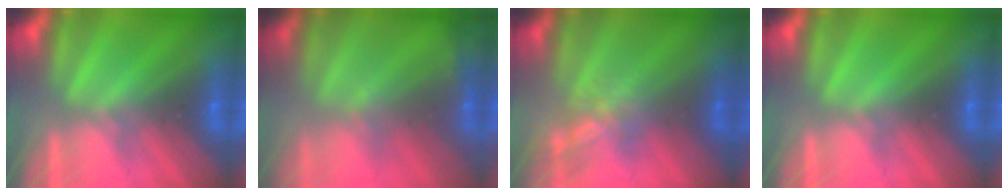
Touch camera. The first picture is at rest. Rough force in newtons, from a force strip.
{"total": 5.7}
{"total": 3.6}
{"total": 0.0}